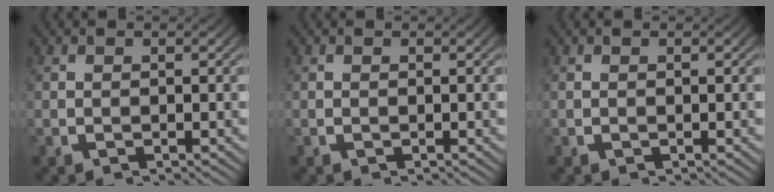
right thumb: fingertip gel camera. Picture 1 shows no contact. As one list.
[{"total": 0.0}, {"total": 0.0}]